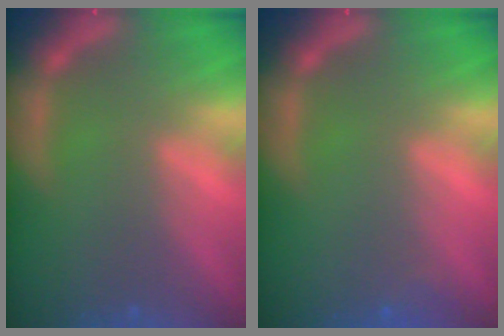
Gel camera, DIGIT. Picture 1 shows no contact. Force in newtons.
{"total": 0.9}